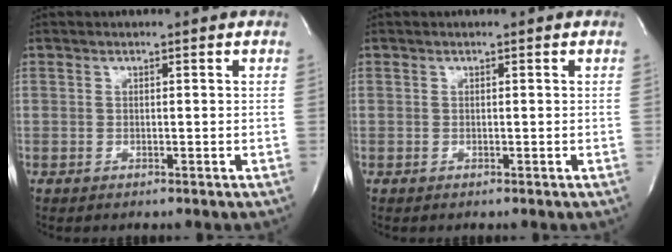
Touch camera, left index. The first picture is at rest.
{"total": 0.0}